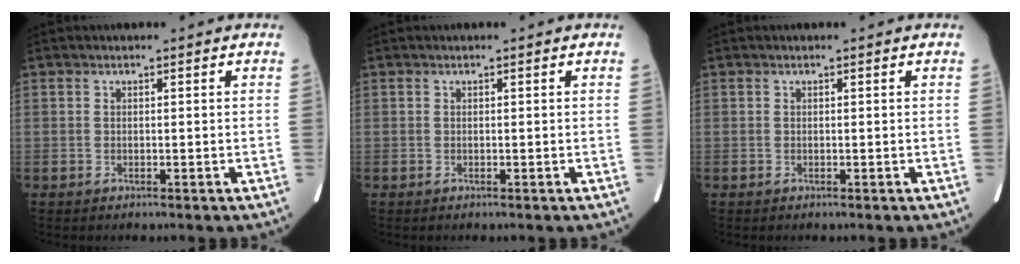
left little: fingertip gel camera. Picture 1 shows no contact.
{"total": 0.0}
{"total": 0.0}